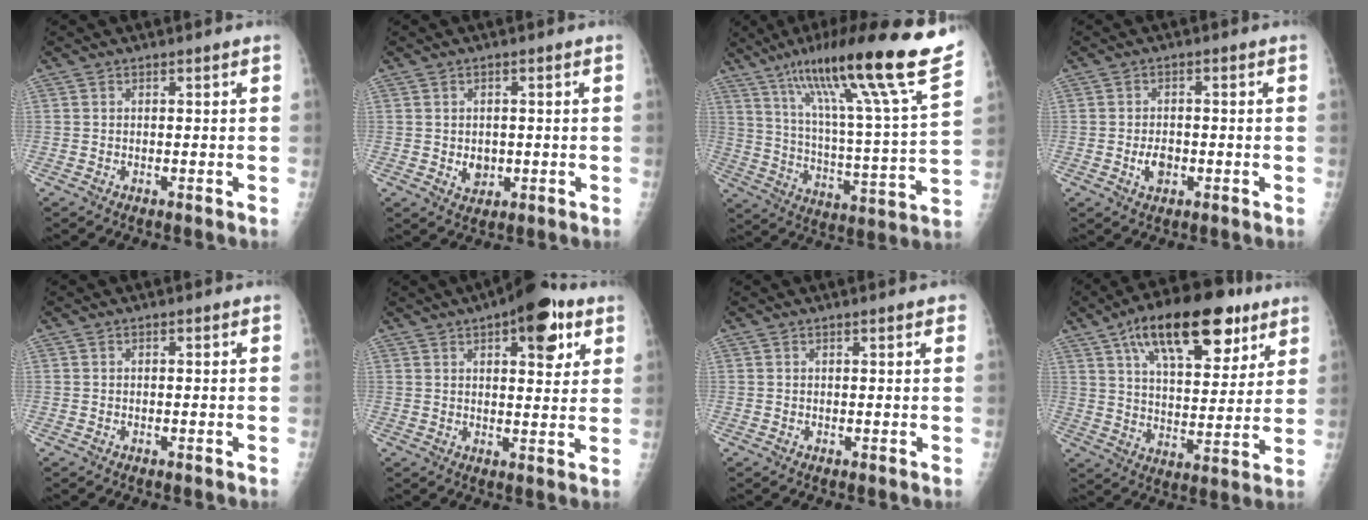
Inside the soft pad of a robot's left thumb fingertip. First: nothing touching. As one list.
[{"total": 3.5, "force": [-0.3, 2.8, 2.0], "torque": [-0.015, 0.000, 0.004]}, {"total": 26.1, "force": [17.8, 1.7, 19.0], "torque": [-0.289, -0.063, 0.283]}, {"total": 3.6, "force": [-1.0, 2.4, 2.5], "torque": [-0.036, 0.004, -0.016]}, {"total": 0.0}, {"total": 12.6, "force": [6.2, 5.2, 9.6], "torque": [-0.095, -0.014, 0.079]}, {"total": 1.7, "force": [1.1, 0.3, 1.2], "torque": [-0.014, 0.001, 0.012]}, {"total": 22.3, "force": [12.3, 10.1, 15.6], "torque": [-0.212, -0.021, 0.197]}]